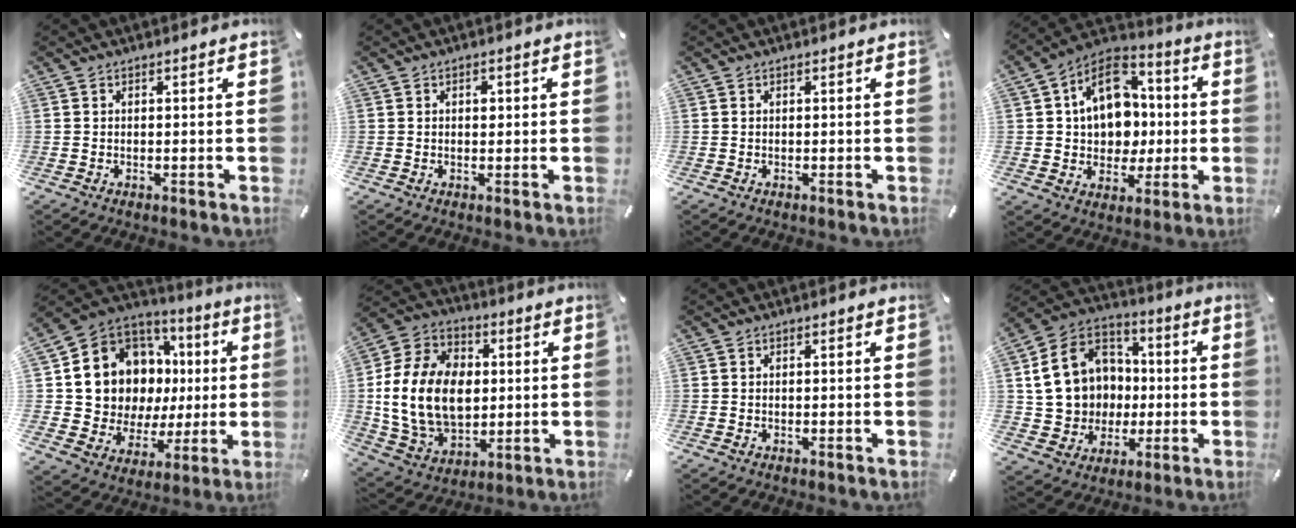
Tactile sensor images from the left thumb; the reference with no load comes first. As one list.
[{"total": 1.4, "force": [0.3, 1.0, 0.8], "torque": [-0.001, 0.000, -0.001]}, {"total": 0.0}, {"total": 14.8, "force": [1.8, 12.6, 7.6], "torque": [-0.135, -0.003, 0.041]}, {"total": 12.2, "force": [3.6, 10.9, 4.1], "torque": [-0.077, -0.057, 0.084]}, {"total": 18.8, "force": [0.3, 14.5, 12.0], "torque": [-0.265, 0.005, 0.006]}, {"total": 0.0}, {"total": 17.4, "force": [0.6, 16.0, 6.9], "torque": [-0.125, 0.008, 0.026]}]